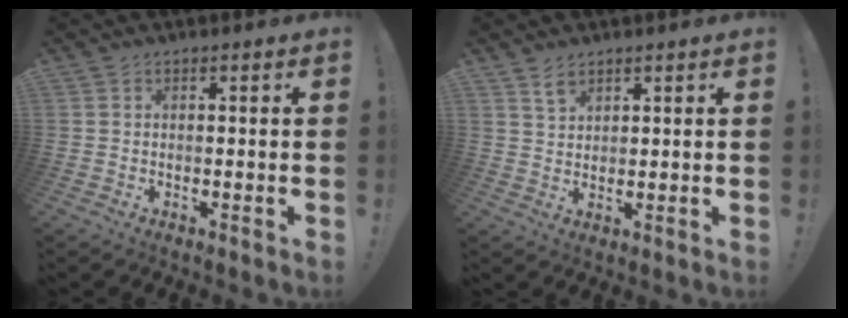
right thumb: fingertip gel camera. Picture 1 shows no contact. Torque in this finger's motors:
{"motor_torque": [-0.01, 0.55, -0.08, -0.03, -0.01]}